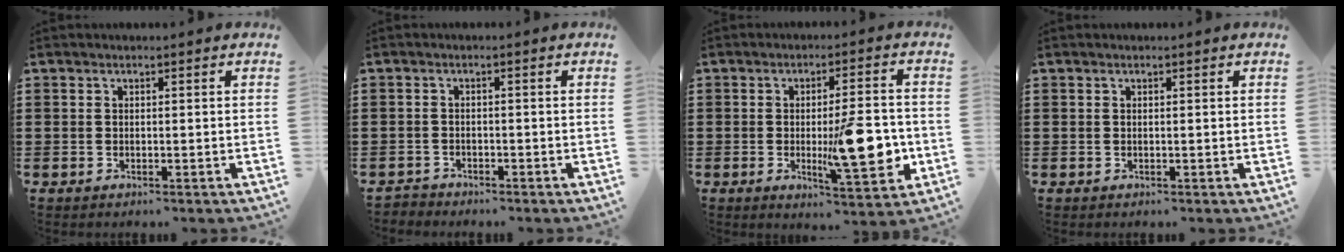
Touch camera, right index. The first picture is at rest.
{"total": 1.4, "force": [-1.3, 0.4, -0.1], "torque": [-0.002, 0.004, -0.030]}
{"total": 12.1, "force": [-1.7, 3.2, 11.6], "torque": [-0.169, -0.012, -0.024]}
{"total": 0.0}